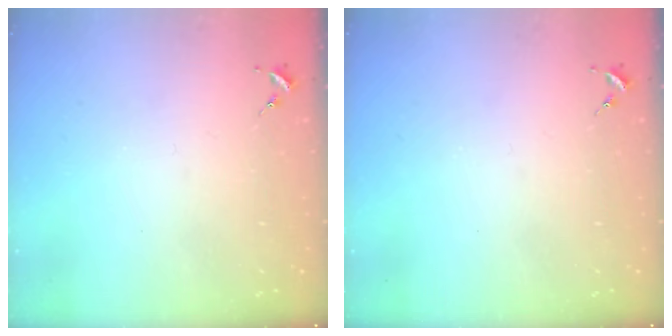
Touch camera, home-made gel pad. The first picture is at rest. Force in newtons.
{"total": 0.0}